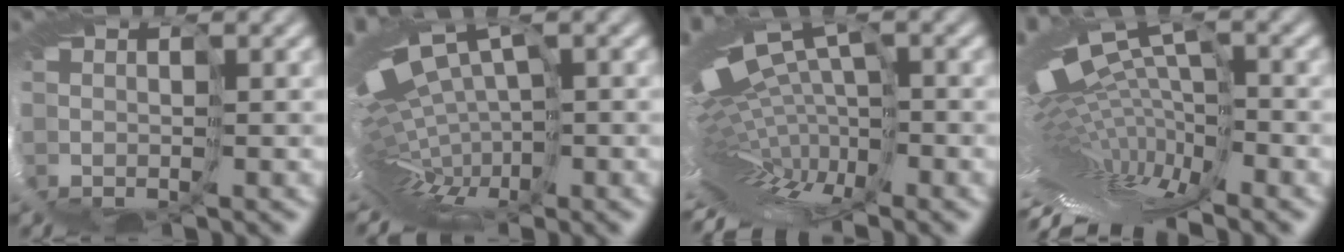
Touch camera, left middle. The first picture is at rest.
{"total": 9.8, "force": [-0.1, 3.9, 9.0], "torque": [-0.172, 0.004, 0.028]}
{"total": 12.9, "force": [-1.9, 4.7, 11.9], "torque": [-0.193, 0.013, 0.006]}
{"total": 13.7, "force": [-2.7, 3.8, 12.9], "torque": [-0.185, -0.001, -0.016]}